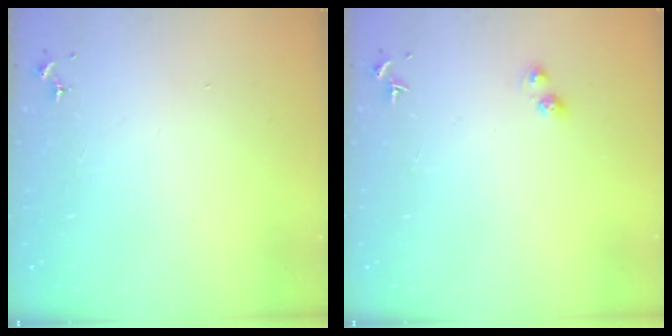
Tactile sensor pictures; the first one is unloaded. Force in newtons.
{"total": 3.1, "press": 3.1, "slide": 0.5}